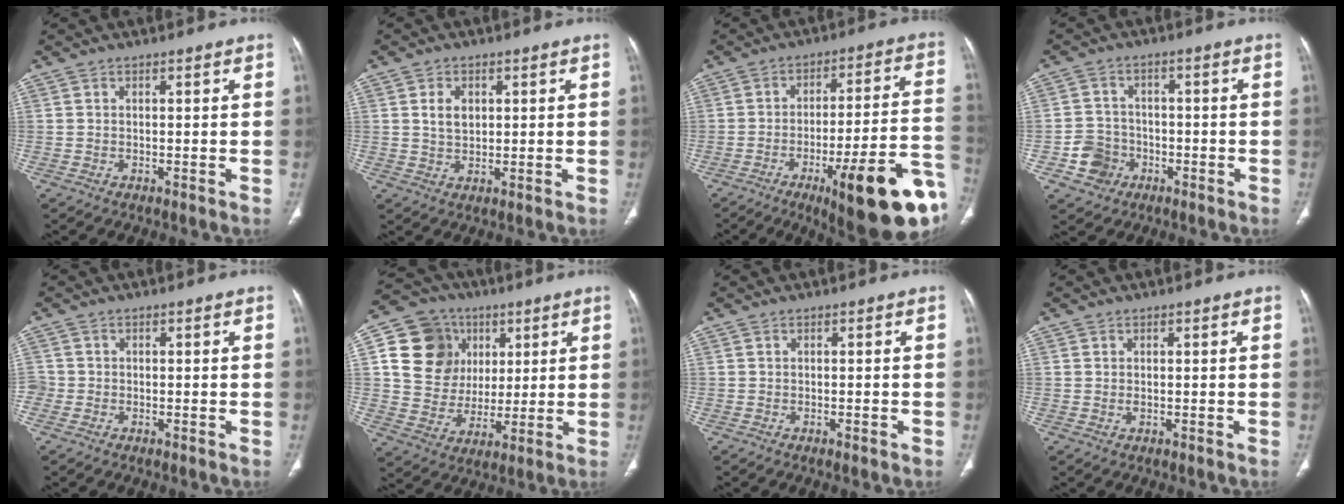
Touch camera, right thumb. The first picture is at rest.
{"total": 3.9, "force": [1.1, 2.7, 2.6], "torque": [-0.032, -0.006, 0.024]}
{"total": 25.1, "force": [-11.3, 5.2, 21.9], "torque": [-0.226, 0.047, -0.154]}
{"total": 6.3, "force": [-2.8, 5.5, 1.4], "torque": [0.000, 0.023, -0.045]}
{"total": 2.2, "force": [-0.5, 2.1, 0.5], "torque": [-0.003, 0.006, -0.013]}
{"total": 16.0, "force": [5.0, 13.9, 6.3], "torque": [-0.079, 0.004, 0.096]}
{"total": 1.1, "force": [-0.6, 0.2, 0.9], "torque": [-0.014, -0.001, -0.008]}
{"total": 0.5, "force": [-0.1, 0.3, 0.4], "torque": [-0.009, -0.001, -0.001]}